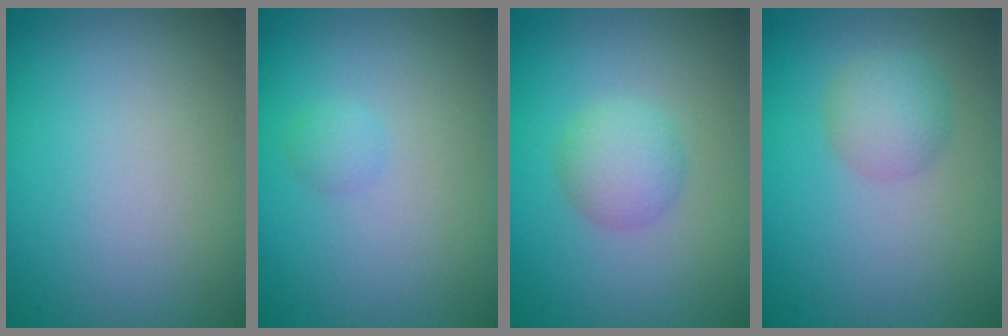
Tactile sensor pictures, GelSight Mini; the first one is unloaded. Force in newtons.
{"total": 0.8, "press": 0.8, "slide": 0.0}
{"total": 2.4, "press": 2.4, "slide": 0.1}
{"total": 2.4, "press": 2.4, "slide": 0.1}